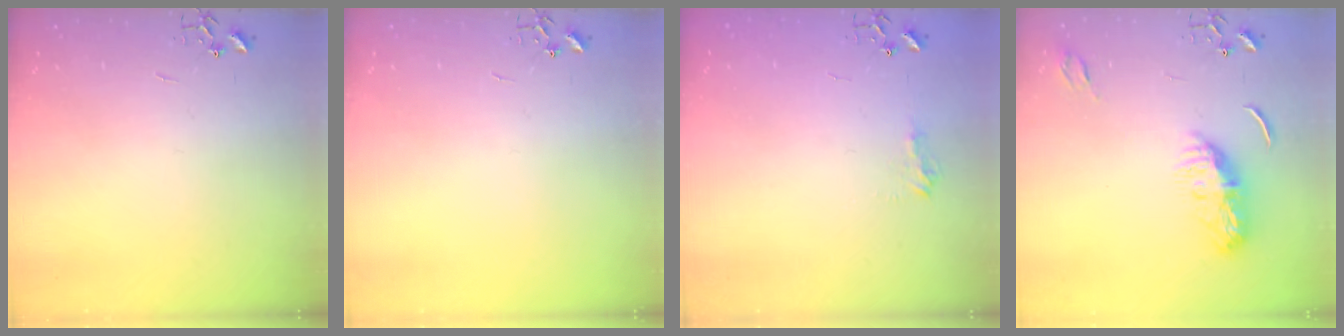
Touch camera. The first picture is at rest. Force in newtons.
{"total": 0.0}
{"total": 8.4, "press": 8.4, "slide": 0.8}
{"total": 9.4, "press": 9.4, "slide": 0.4}